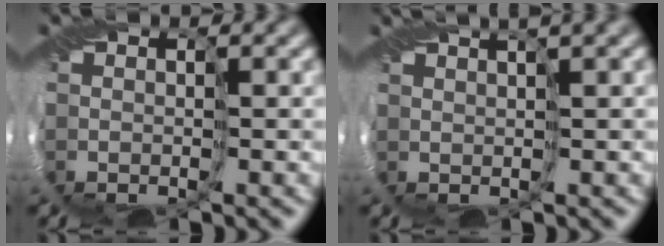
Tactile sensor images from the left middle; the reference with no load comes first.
{"total": 3.3, "force": [2.0, 0.2, 2.7], "torque": [-0.044, 0.010, 0.034]}